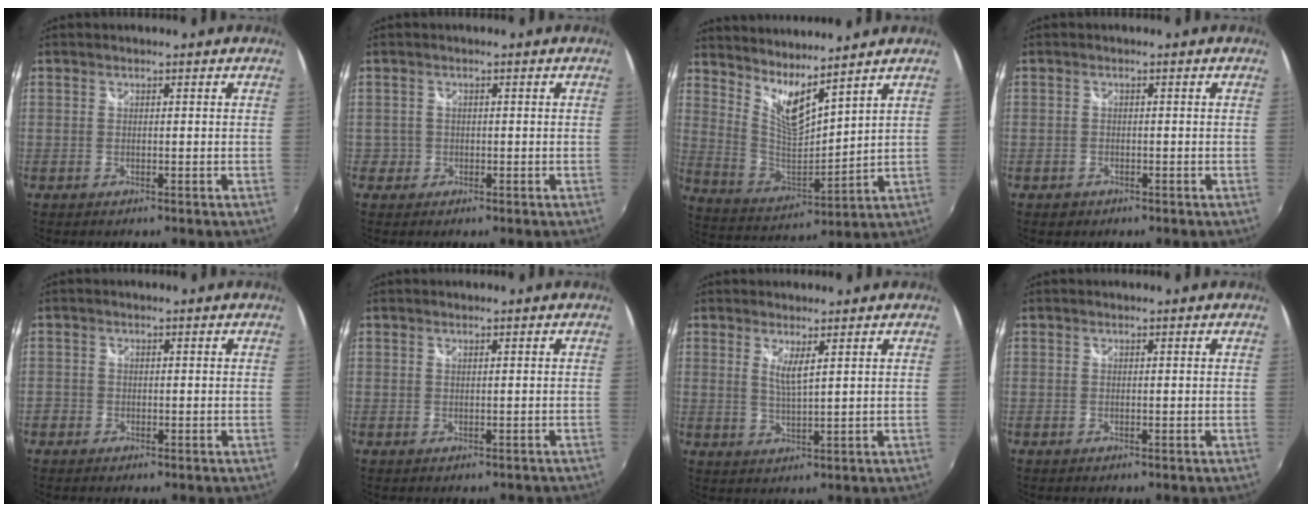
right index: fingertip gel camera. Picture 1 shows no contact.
{"total": 1.7, "force": [-0.7, 1.5, -0.1], "torque": [0.001, 0.002, -0.009]}
{"total": 9.8, "force": [7.8, 1.4, 5.8], "torque": [-0.102, -0.022, 0.152]}
{"total": 1.6, "force": [-1.0, 1.3, 0.4], "torque": [-0.009, -0.002, -0.013]}
{"total": 1.7, "force": [-1.1, 1.4, 0.3], "torque": [-0.008, -0.001, -0.021]}
{"total": 0.6, "force": [-0.2, 0.5, 0.2], "torque": [0.000, -0.001, 0.000]}
{"total": 3.2, "force": [1.6, 0.1, 2.7], "torque": [-0.051, -0.010, 0.025]}
{"total": 0.0}